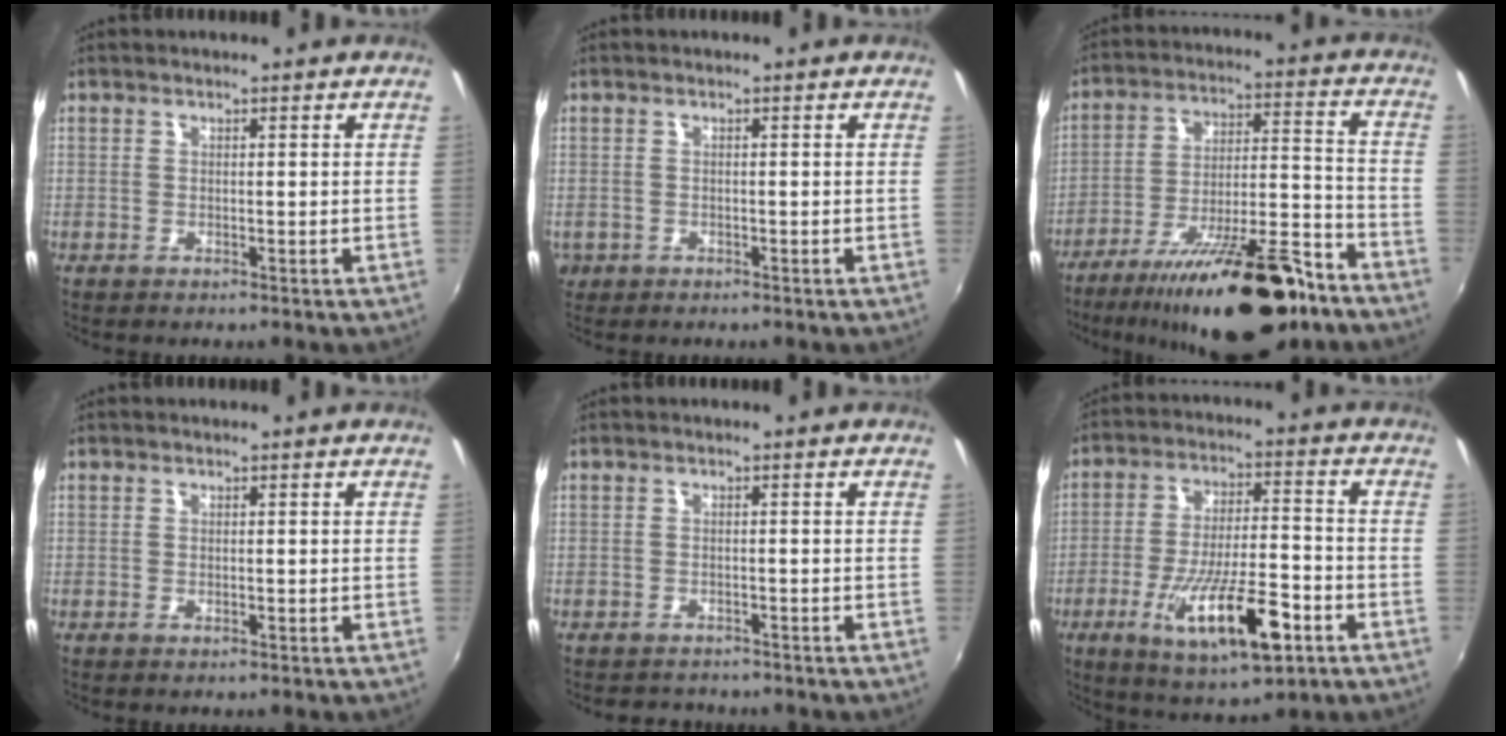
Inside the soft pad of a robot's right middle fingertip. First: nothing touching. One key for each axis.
{"total": 2.6, "fx": -0.9, "fy": 2.2, "fz": 1.0, "tx": -0.026, "ty": -0.004, "tz": -0.012}
{"total": 22.8, "fx": -16.8, "fy": 5.8, "fz": 14.2, "tx": -0.240, "ty": -0.017, "tz": -0.255}
{"total": 0.0}
{"total": 3.2, "fx": -2.9, "fy": 1.2, "fz": 0.3, "tx": -0.016, "ty": -0.007, "tz": -0.046}
{"total": 16.2, "fx": -7.2, "fy": 4.7, "fz": 13.8, "tx": -0.257, "ty": -0.022, "tz": -0.113}